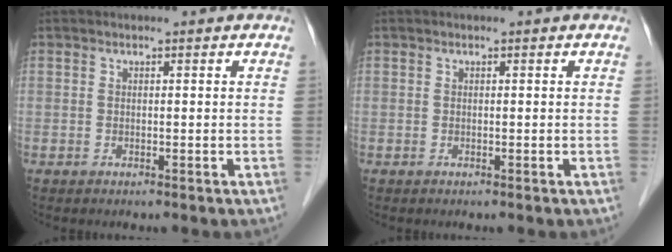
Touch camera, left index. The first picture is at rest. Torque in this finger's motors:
{"motor_torque": [0.00, 0.00, -0.01, 0.00]}